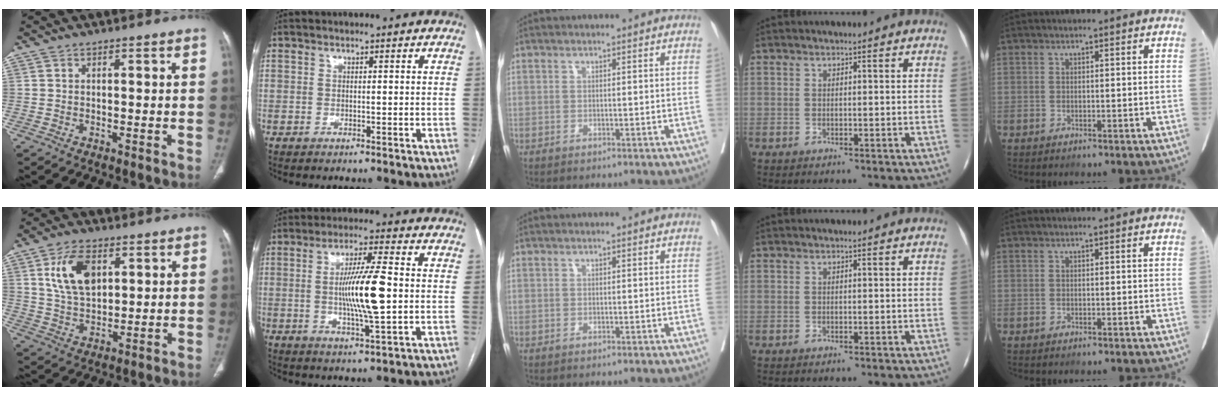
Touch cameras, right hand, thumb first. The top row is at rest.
{"thumb": {"total": 10.6, "force": [3.7, 6.2, 7.7], "torque": [-0.130, -0.011, 0.075]}, "index": {"total": 10.8, "force": [-0.2, 0.9, 10.8], "torque": [-0.197, -0.003, -0.005]}}